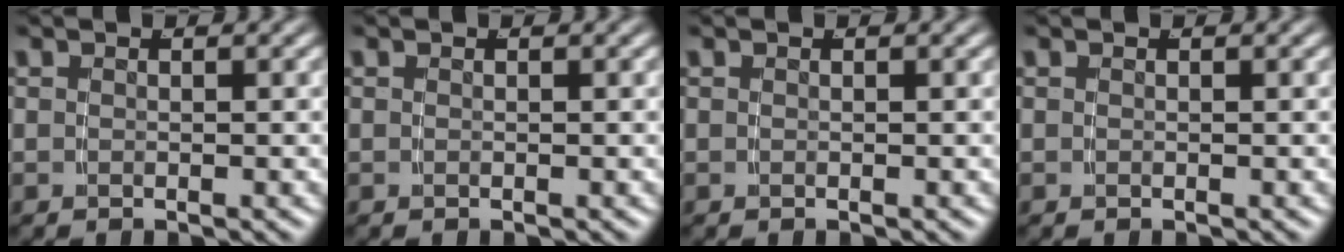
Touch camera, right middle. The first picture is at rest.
{"total": 0.0}
{"total": 0.0}
{"total": 0.0}